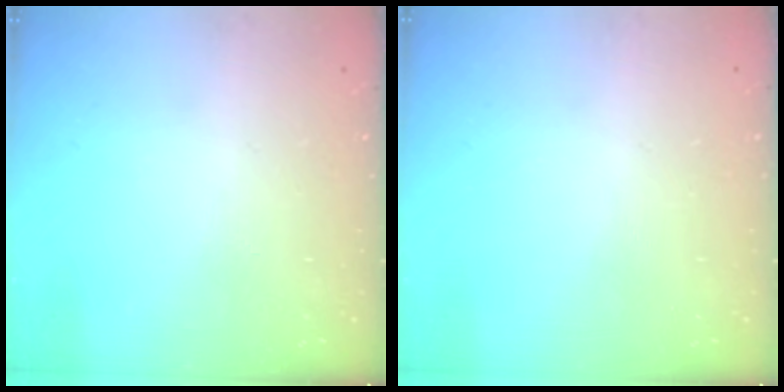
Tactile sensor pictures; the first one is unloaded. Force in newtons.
{"total": 0.0}